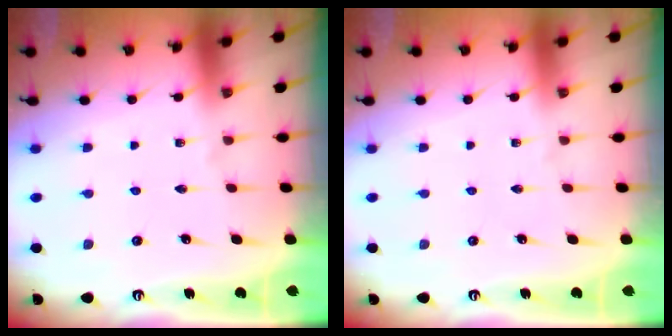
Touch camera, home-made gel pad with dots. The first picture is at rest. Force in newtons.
{"total": 0.0}